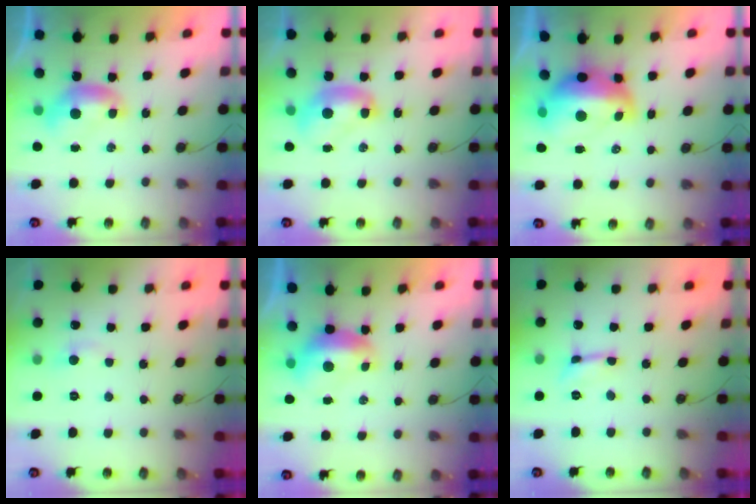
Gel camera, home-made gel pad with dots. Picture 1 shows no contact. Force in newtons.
{"total": 2.4, "press": 2.4, "slide": 0.3}
{"total": 8.2, "press": 8.1, "slide": 1.4}
{"total": 1.1, "press": 0.8, "slide": 0.8}
{"total": 1.6, "press": 1.4, "slide": 0.7}
{"total": 0.5, "press": 0.5, "slide": 0.1}